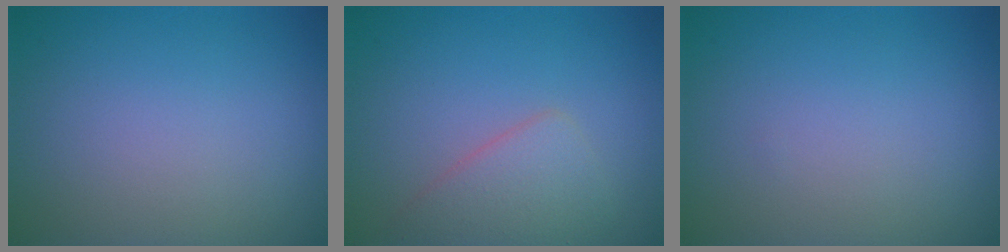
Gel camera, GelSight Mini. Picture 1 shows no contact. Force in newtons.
{"total": 2.8, "press": 2.8, "slide": 0.2}
{"total": 0.0}